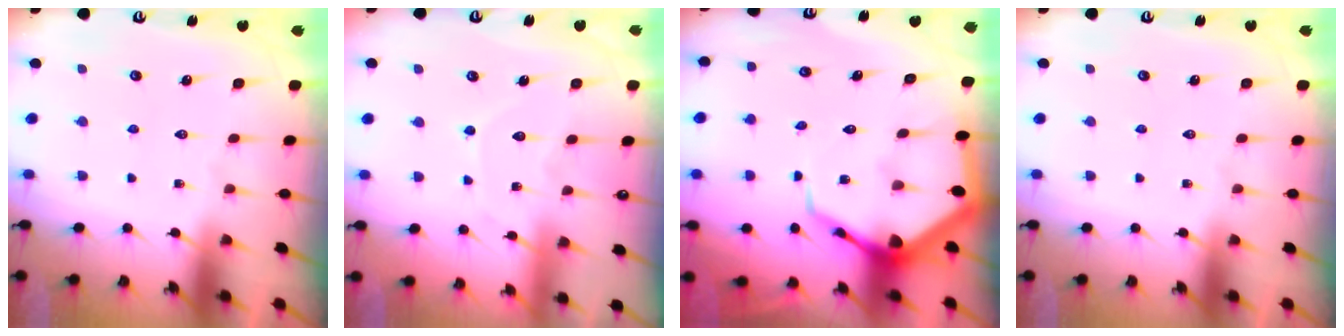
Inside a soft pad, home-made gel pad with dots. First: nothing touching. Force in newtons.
{"total": 6.1, "press": 6.1, "slide": 0.7}
{"total": 8.7, "press": 8.6, "slide": 1.0}
{"total": 0.0}